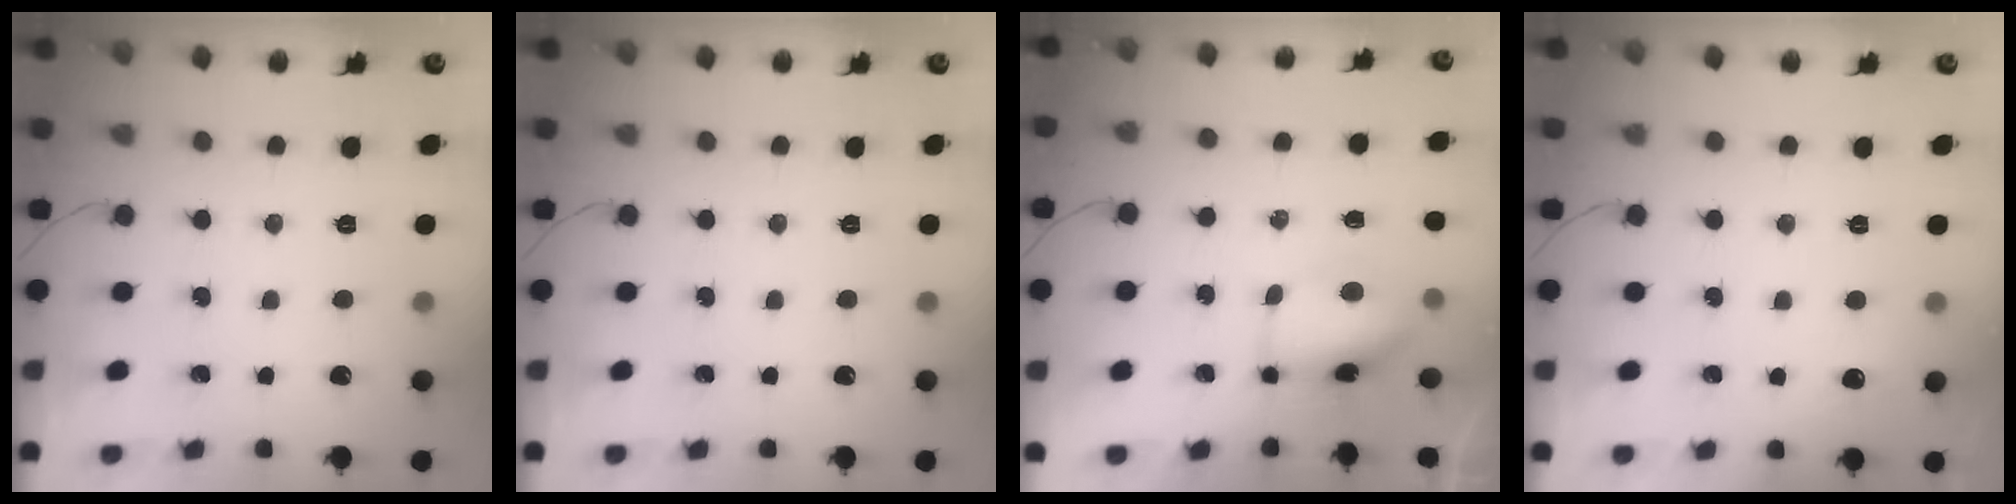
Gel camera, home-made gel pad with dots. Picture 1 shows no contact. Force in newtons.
{"total": 0.0}
{"total": 6.8, "press": 6.8, "slide": 0.6}
{"total": 3.2, "press": 2.9, "slide": 1.5}